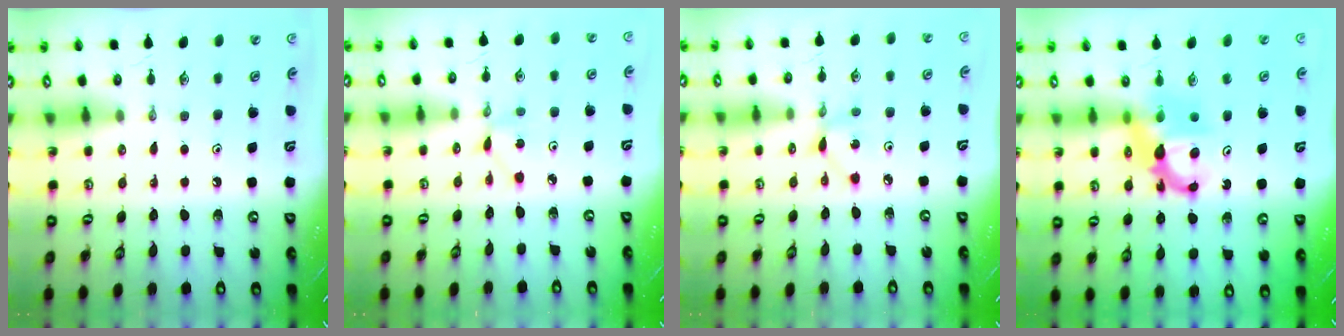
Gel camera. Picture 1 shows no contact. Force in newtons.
{"total": 1.7, "press": 1.7, "slide": 0.3}
{"total": 2.6, "press": 2.6, "slide": 0.1}
{"total": 6.8, "press": 6.8, "slide": 0.2}